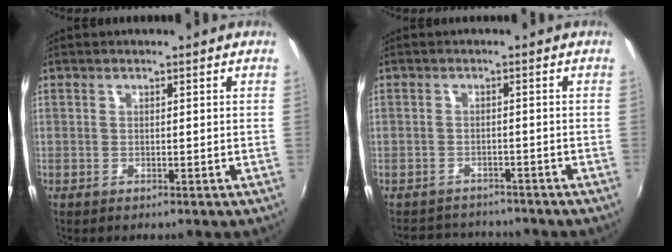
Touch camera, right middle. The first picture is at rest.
{"total": 5.8, "force": [-5.3, 2.3, 0.5], "torque": [-0.023, 0.014, -0.081]}